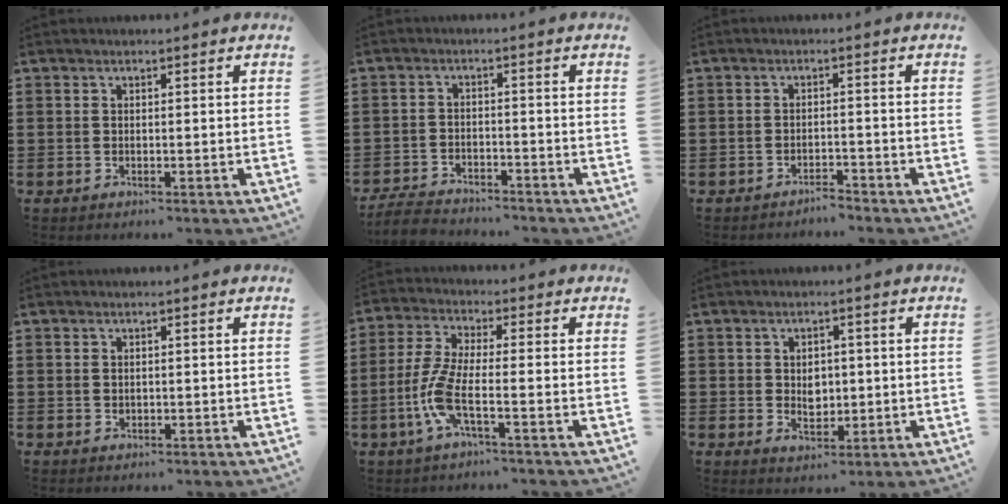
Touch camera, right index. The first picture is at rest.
{"total": 4.1, "force": [-4.0, 0.7, 0.5], "torque": [-0.025, 0.001, -0.088]}
{"total": 2.1, "force": [-2.1, 0.1, 0.0], "torque": [-0.008, 0.002, -0.044]}
{"total": 0.7, "force": [0.1, 0.6, 0.3], "torque": [-0.008, 0.004, 0.003]}
{"total": 7.2, "force": [-2.8, 1.6, 6.4], "torque": [-0.168, -0.017, -0.062]}
{"total": 3.4, "force": [0.1, 2.5, 2.4], "torque": [-0.035, 0.002, -0.003]}